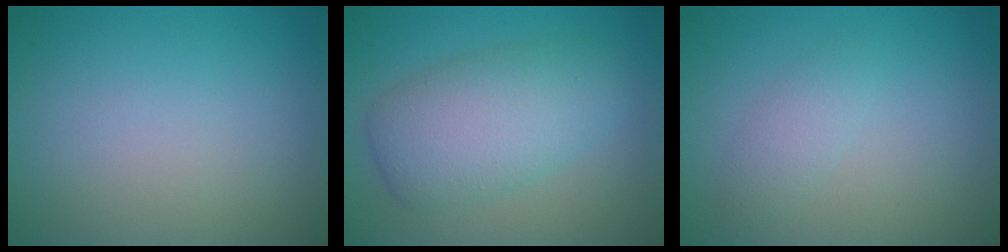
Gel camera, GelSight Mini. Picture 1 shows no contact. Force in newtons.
{"total": 6.1, "press": 6.1, "slide": 0.2}
{"total": 1.6, "press": 1.6, "slide": 0.1}